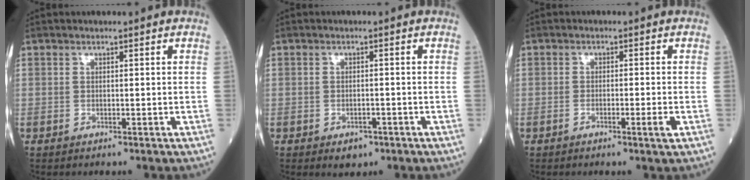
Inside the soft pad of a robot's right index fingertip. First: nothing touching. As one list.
[{"total": 2.5, "force": [-1.3, 1.5, 1.4], "torque": [-0.018, 0.000, -0.009]}, {"total": 2.2, "force": [-1.0, -0.2, 1.9], "torque": [-0.031, -0.003, -0.019]}]